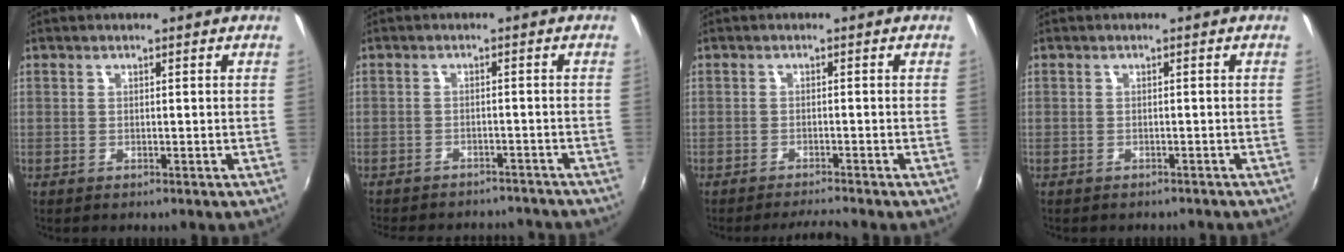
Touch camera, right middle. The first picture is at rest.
{"total": 13.0, "force": [-11.5, 4.3, 4.3], "torque": [-0.101, -0.003, -0.148]}
{"total": 3.3, "force": [-3.1, -0.4, 0.9], "torque": [-0.026, -0.006, -0.056]}
{"total": 2.4, "force": [-2.2, 0.8, 0.7], "torque": [-0.015, -0.010, -0.028]}